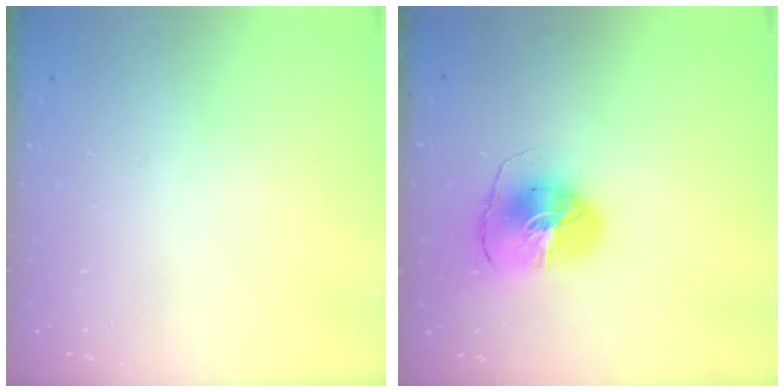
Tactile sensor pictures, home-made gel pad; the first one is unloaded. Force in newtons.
{"total": 10.5, "press": 10.5, "slide": 1.3}